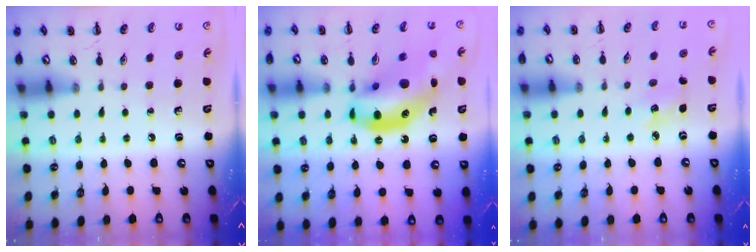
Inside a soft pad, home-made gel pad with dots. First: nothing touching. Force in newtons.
{"total": 15.5, "press": 15.1, "slide": 3.8}
{"total": 4.0, "press": 3.9, "slide": 0.9}